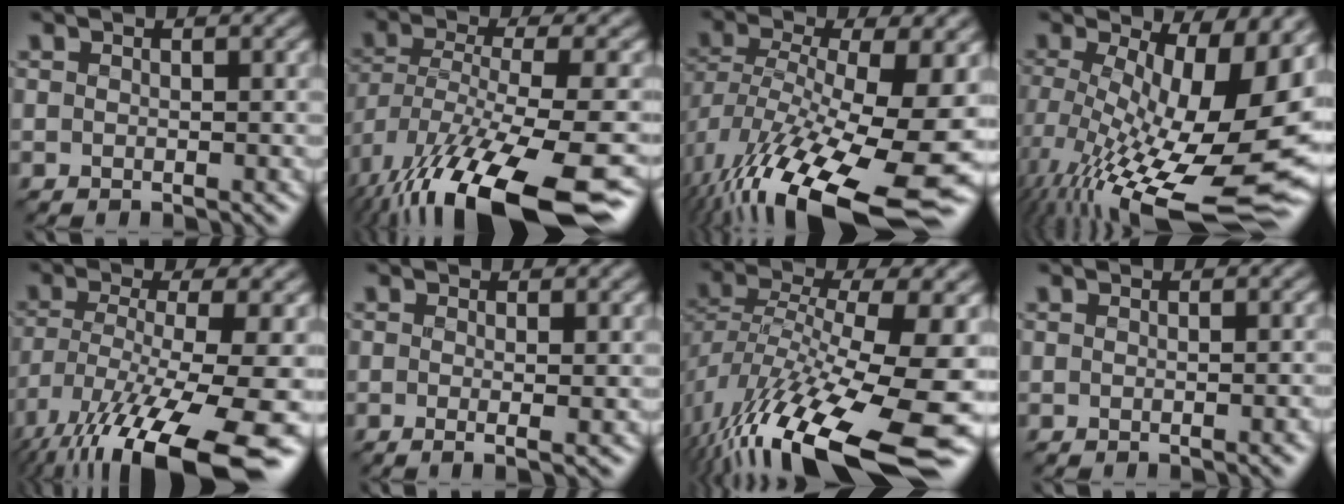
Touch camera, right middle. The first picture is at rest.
{"total": 16.5, "force": [-10.2, 4.9, 11.9], "torque": [-0.248, -0.037, -0.153]}
{"total": 16.2, "force": [-6.4, 6.2, 13.6], "torque": [-0.277, -0.031, -0.091]}
{"total": 17.5, "force": [-2.5, 6.7, 15.9], "torque": [-0.256, -0.028, -0.025]}
{"total": 15.2, "force": [-8.6, 4.1, 11.9], "torque": [-0.235, -0.029, -0.130]}
{"total": 1.9, "force": [-0.1, 0.7, 1.8], "torque": [-0.023, -0.002, -0.009]}
{"total": 14.6, "force": [-6.0, 5.1, 12.4], "torque": [-0.241, -0.005, -0.098]}
{"total": 1.9, "force": [-0.5, 0.6, 1.7], "torque": [-0.007, 0.003, -0.004]}